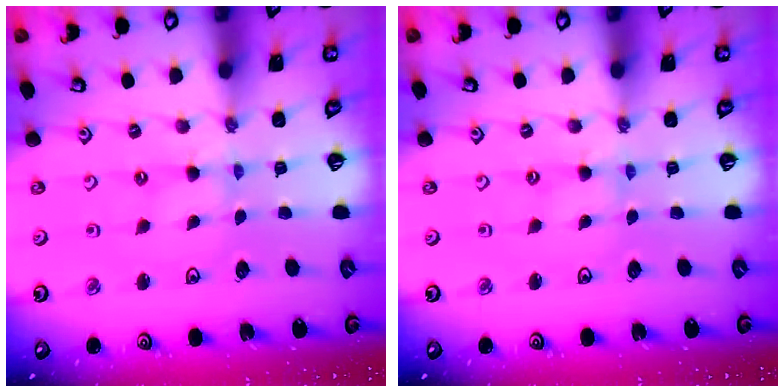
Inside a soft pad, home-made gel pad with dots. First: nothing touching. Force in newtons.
{"total": 1.2, "press": 1.2, "slide": 0.2}